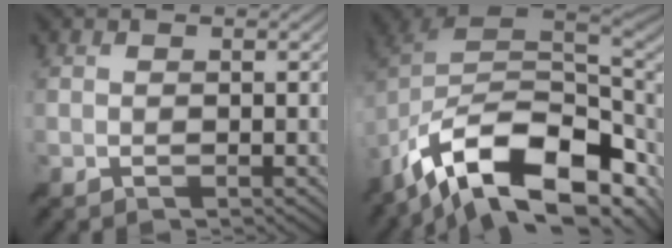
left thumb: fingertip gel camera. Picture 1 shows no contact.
{"total": 16.1, "force": [-7.0, 8.6, 11.6], "torque": [-0.245, -0.028, -0.109]}